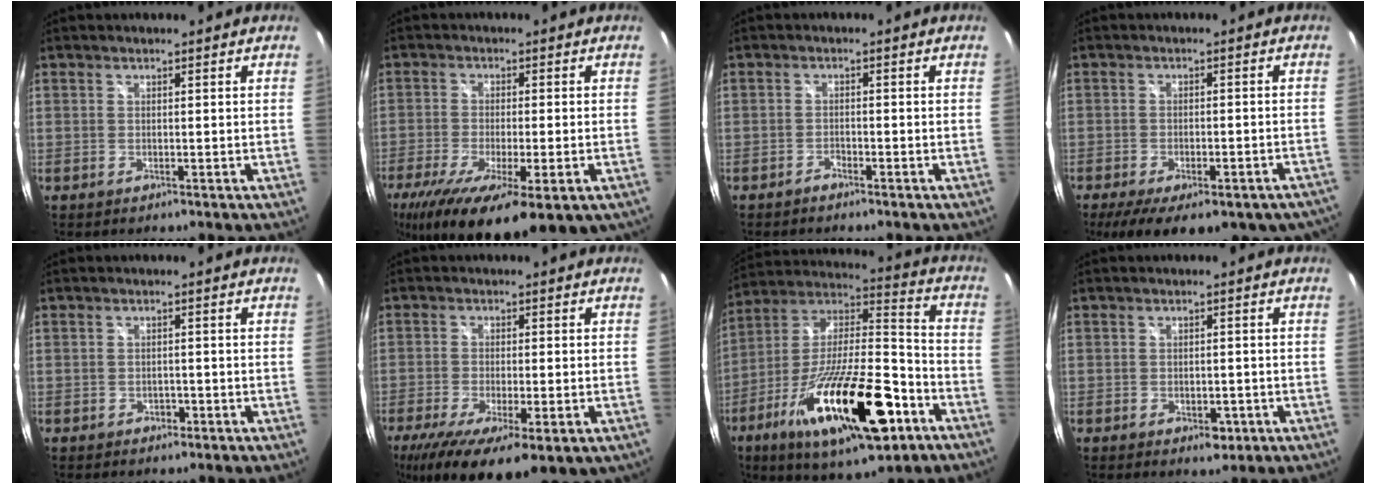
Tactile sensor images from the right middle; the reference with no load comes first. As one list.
[{"total": 19.7, "force": [-10.9, 6.1, 15.3], "torque": [-0.290, -0.072, -0.162]}, {"total": 1.4, "force": [-1.3, 0.4, 0.3], "torque": [-0.012, 0.000, -0.026]}, {"total": 17.7, "force": [-12.7, 6.9, 10.2], "torque": [-0.185, -0.042, -0.160]}, {"total": 1.4, "force": [-0.8, 1.1, 0.3], "torque": [-0.005, 0.000, -0.010]}, {"total": 16.4, "force": [-8.7, 5.5, 12.8], "torque": [-0.242, -0.060, -0.126]}, {"total": 27.4, "force": [-13.2, 8.7, 22.4], "torque": [-0.388, -0.038, -0.217]}, {"total": 3.3, "force": [-1.4, 2.2, 2.0], "torque": [-0.034, -0.004, -0.015]}]